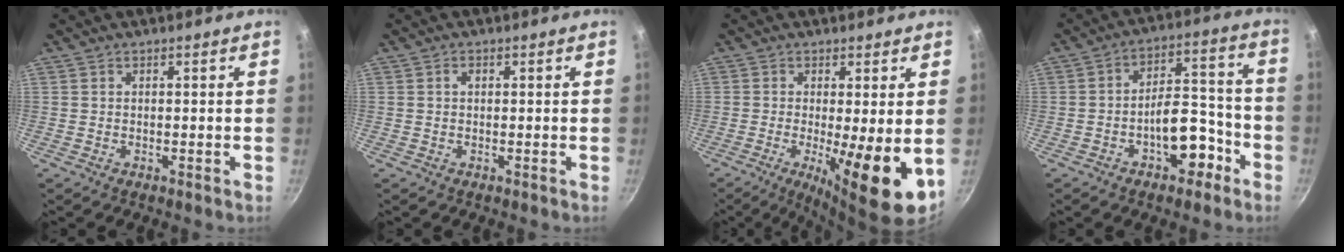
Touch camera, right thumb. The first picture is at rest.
{"total": 1.0, "force": [0.2, 0.6, 0.7], "torque": [-0.011, 0.003, 0.003]}
{"total": 11.3, "force": [-1.6, 2.4, 11.0], "torque": [-0.168, -0.016, -0.019]}
{"total": 11.1, "force": [-5.2, 6.0, 7.9], "torque": [-0.073, 0.069, -0.068]}